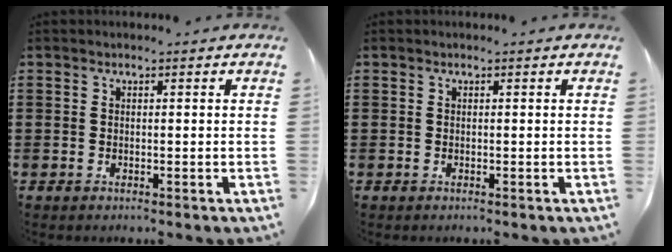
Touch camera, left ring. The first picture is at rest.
{"total": 0.0}